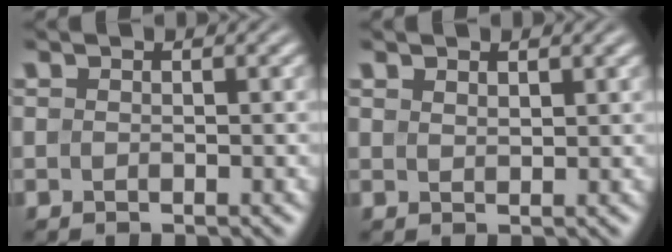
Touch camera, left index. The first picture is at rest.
{"total": 1.0, "force": [0.9, 0.3, 0.3], "torque": [-0.008, -0.001, 0.017]}